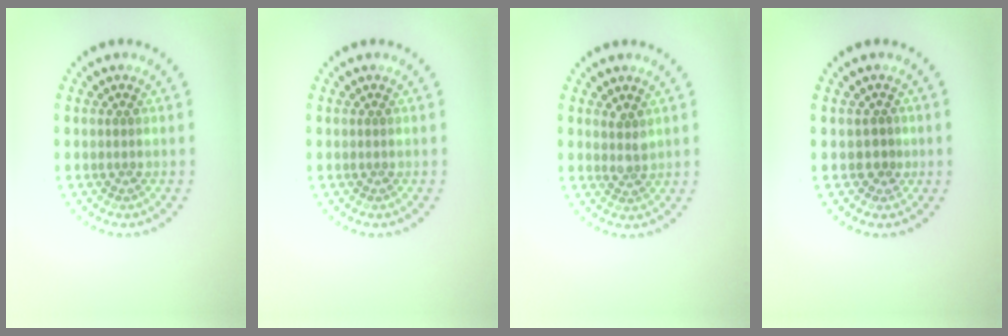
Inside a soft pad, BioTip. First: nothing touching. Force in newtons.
{"total": 0.0}
{"total": 1.5, "press": 1.2, "slide": 0.9}
{"total": 0.9, "press": 0.6, "slide": 0.6}